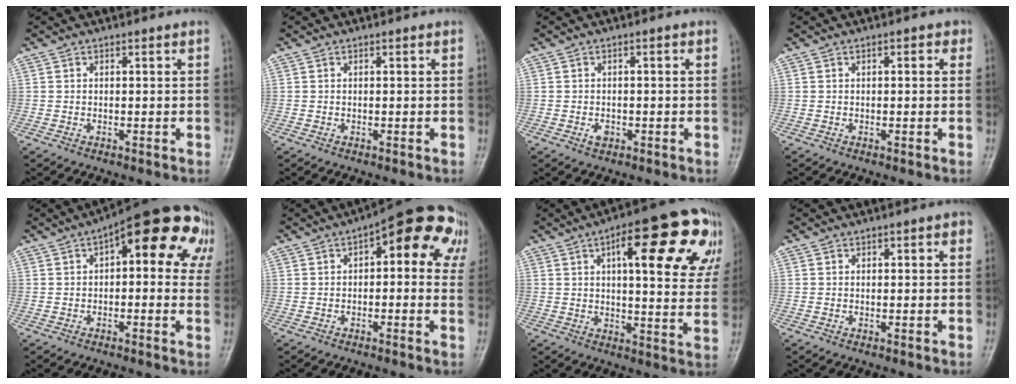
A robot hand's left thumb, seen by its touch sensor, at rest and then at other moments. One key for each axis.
{"total": 0.0}
{"total": 1.6, "fx": -0.8, "fy": 1.1, "fz": 0.9, "tx": -0.009, "ty": 0.003, "tz": -0.014}
{"total": 1.4, "fx": 0.5, "fy": 0.8, "fz": 1.1, "tx": -0.006, "ty": 0.003, "tz": 0.001}
{"total": 17.5, "fx": 5.9, "fy": 7.9, "fz": 14.5, "tx": -0.141, "ty": 0.024, "tz": 0.060}
{"total": 14.6, "fx": 5.0, "fy": 6.6, "fz": 12.0, "tx": -0.102, "ty": 0.021, "tz": 0.047}
{"total": 22.6, "fx": 9.2, "fy": 7.2, "fz": 19.3, "tx": -0.224, "ty": 0.000, "tz": 0.116}
{"total": 2.0, "fx": 0.7, "fy": 0.9, "fz": 1.6, "tx": -0.014, "ty": 0.003, "tz": 0.006}